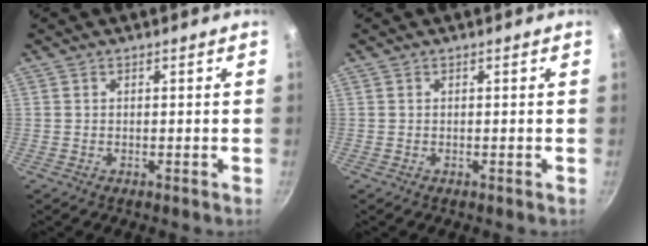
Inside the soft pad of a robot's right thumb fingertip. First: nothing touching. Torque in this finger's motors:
{"motor_torque": [0.00, 0.00, 0.01, 0.01, 0.02]}